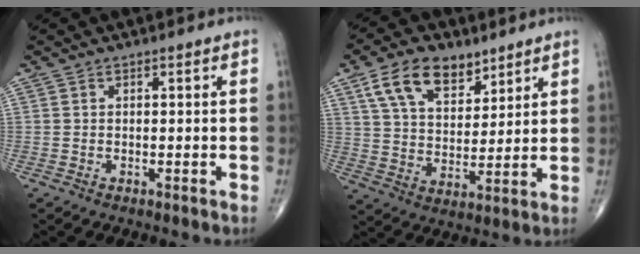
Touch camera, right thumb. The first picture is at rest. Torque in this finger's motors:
{"motor_torque": [-1.33, 1.57, 0.45, 0.23, 0.20]}